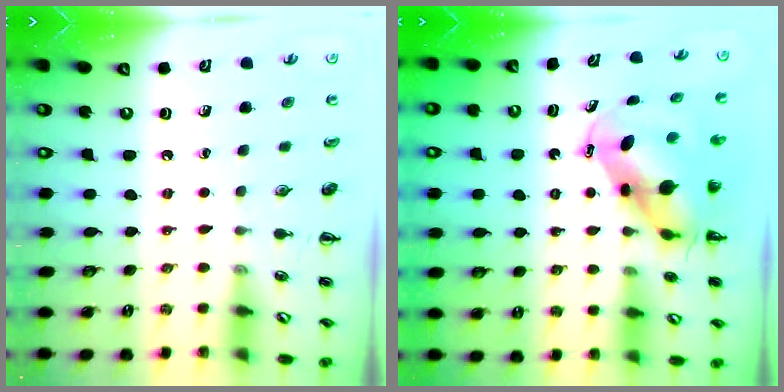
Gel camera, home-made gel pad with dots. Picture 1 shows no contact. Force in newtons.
{"total": 7.4, "press": 7.1, "slide": 2.4}